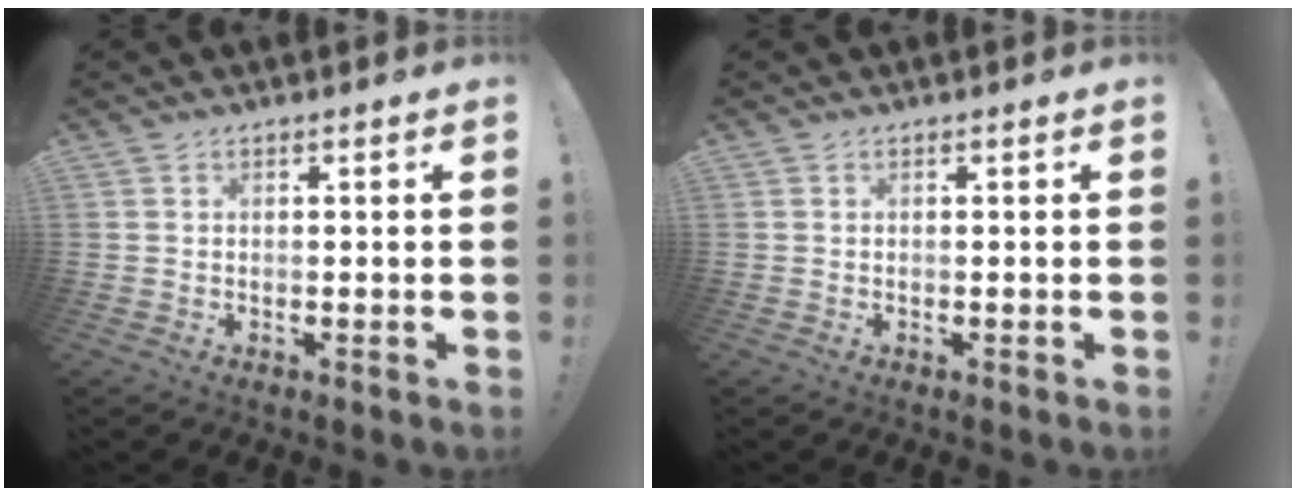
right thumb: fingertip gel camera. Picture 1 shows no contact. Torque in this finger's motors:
{"motor_torque": [0.00, 0.00, 0.00, 0.00, 0.00]}